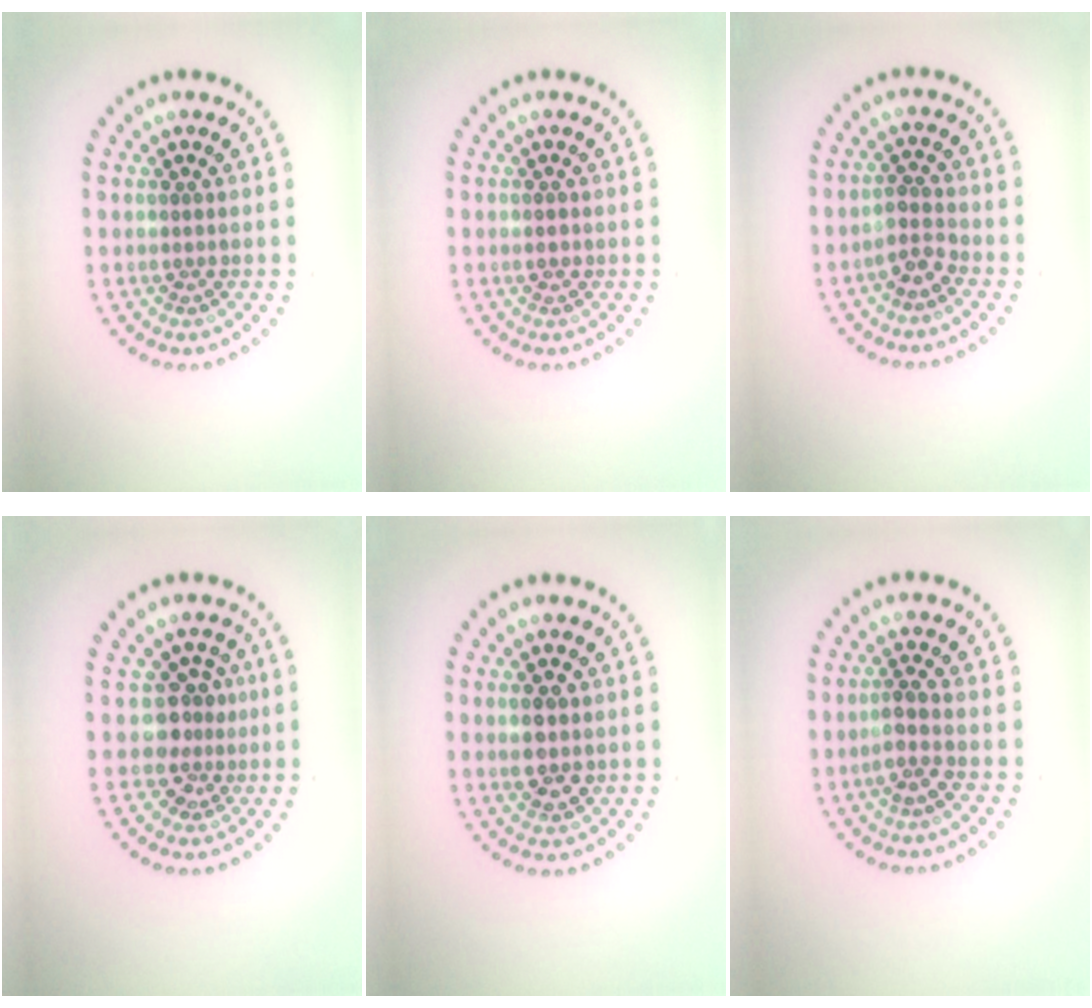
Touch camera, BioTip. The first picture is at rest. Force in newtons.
{"total": 1.0, "press": 1.0, "slide": 0.1}
{"total": 1.9, "press": 1.5, "slide": 1.1}
{"total": 2.8, "press": 2.1, "slide": 1.9}
{"total": 2.6, "press": 2.6, "slide": 0.1}
{"total": 1.9, "press": 1.5, "slide": 1.1}